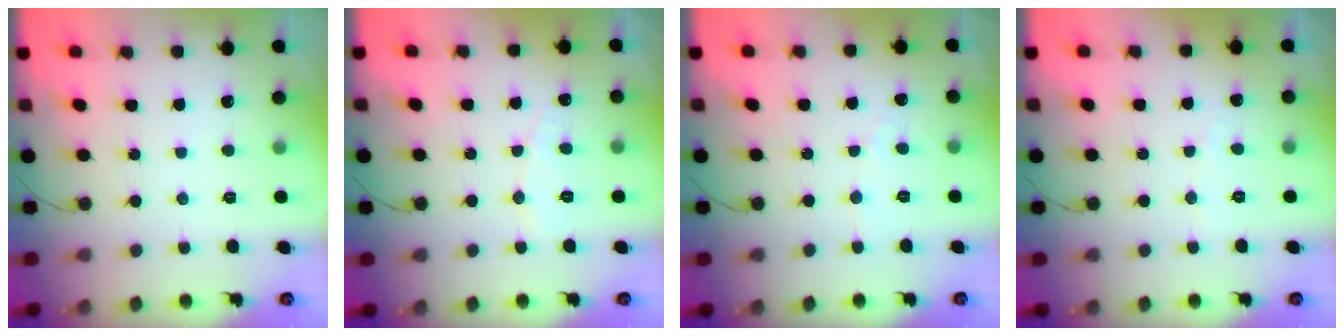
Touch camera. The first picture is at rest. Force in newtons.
{"total": 4.9, "press": 4.9, "slide": 0.5}
{"total": 2.4, "press": 2.4, "slide": 0.2}
{"total": 2.6, "press": 2.6, "slide": 0.2}